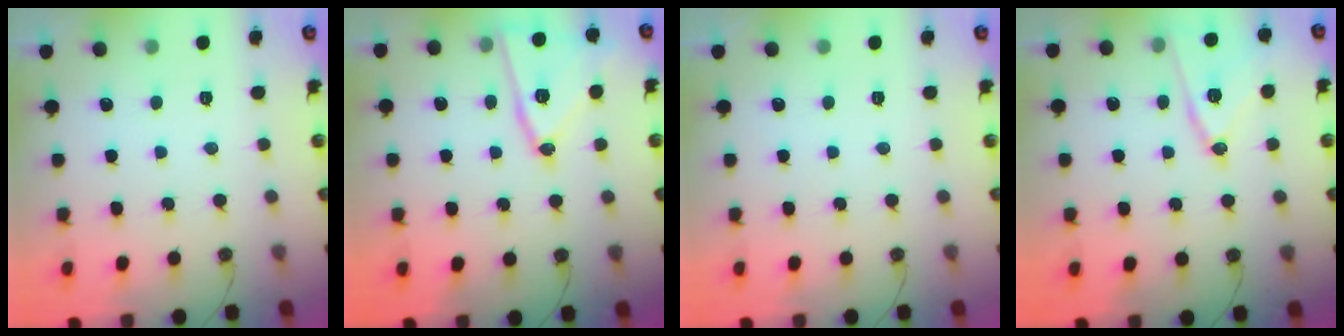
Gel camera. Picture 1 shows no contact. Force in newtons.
{"total": 15.2, "press": 15.0, "slide": 2.3}
{"total": 0.0}
{"total": 13.4, "press": 13.1, "slide": 2.6}